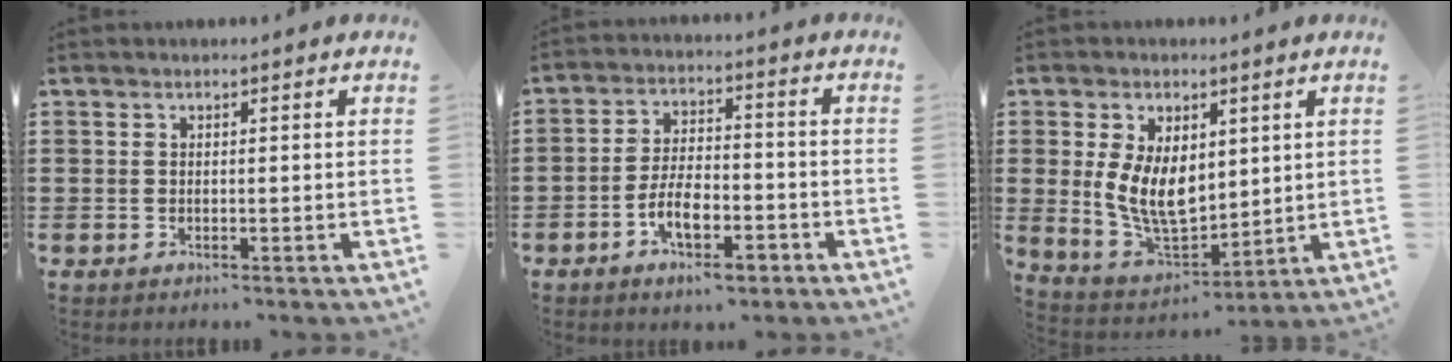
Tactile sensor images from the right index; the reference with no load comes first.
{"total": 8.0, "force": [-4.0, 3.4, 6.1], "torque": [-0.132, 0.001, -0.076]}
{"total": 8.7, "force": [1.6, 5.5, 6.6], "torque": [-0.145, 0.001, 0.028]}